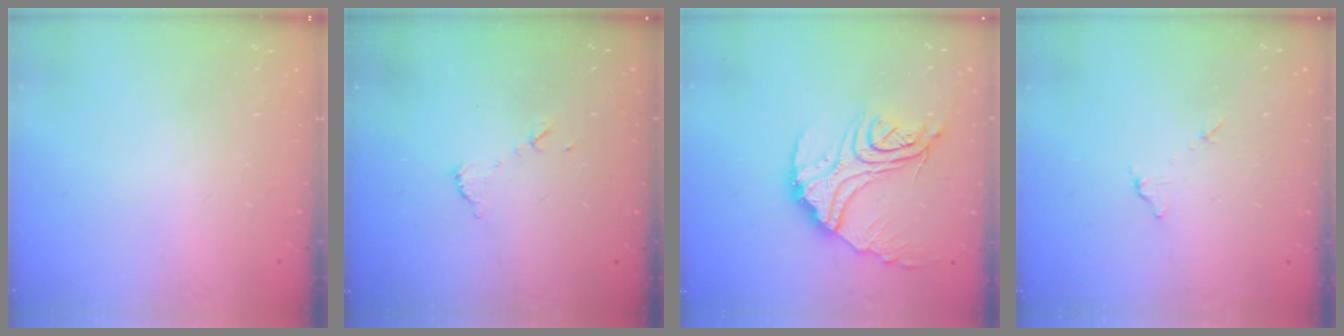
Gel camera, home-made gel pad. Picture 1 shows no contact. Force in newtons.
{"total": 6.2, "press": 6.2, "slide": 0.2}
{"total": 19.5, "press": 19.4, "slide": 1.8}
{"total": 5.4, "press": 5.4, "slide": 0.2}